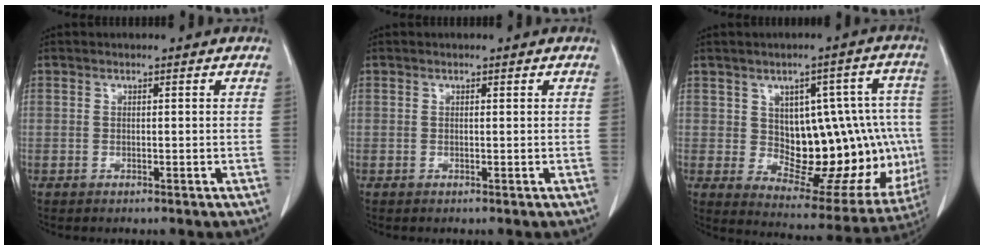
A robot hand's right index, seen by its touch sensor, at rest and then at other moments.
{"total": 0.0}
{"total": 18.5, "force": [0.0, 9.0, 16.2], "torque": [-0.177, 0.029, 0.027]}